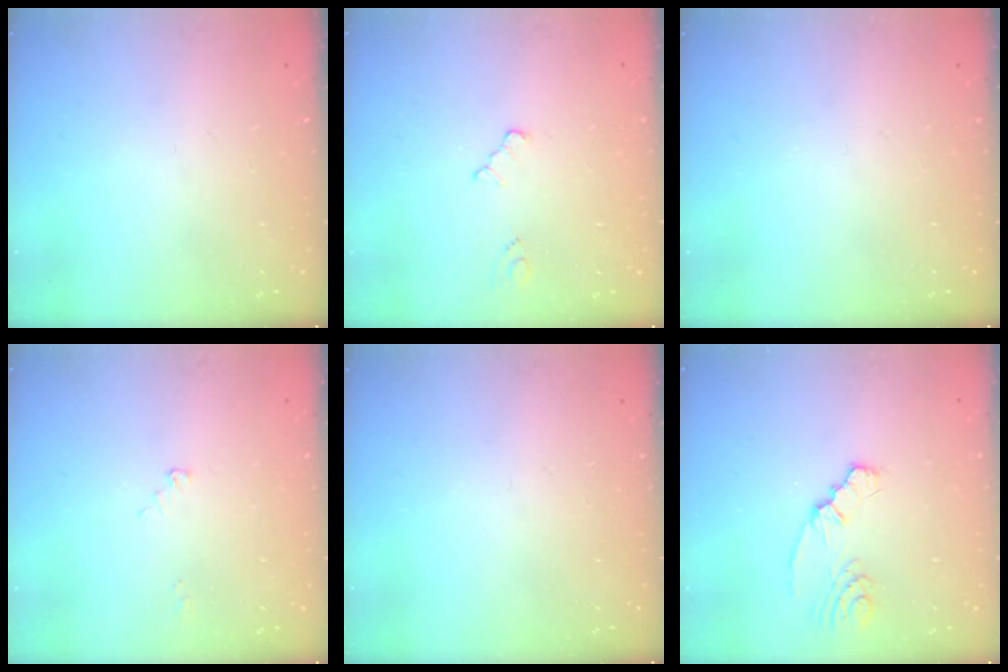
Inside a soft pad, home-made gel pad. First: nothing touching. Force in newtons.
{"total": 3.5, "press": 3.5, "slide": 0.3}
{"total": 0.0}
{"total": 2.1, "press": 2.1, "slide": 0.2}
{"total": 0.0}
{"total": 2.7, "press": 2.6, "slide": 0.8}